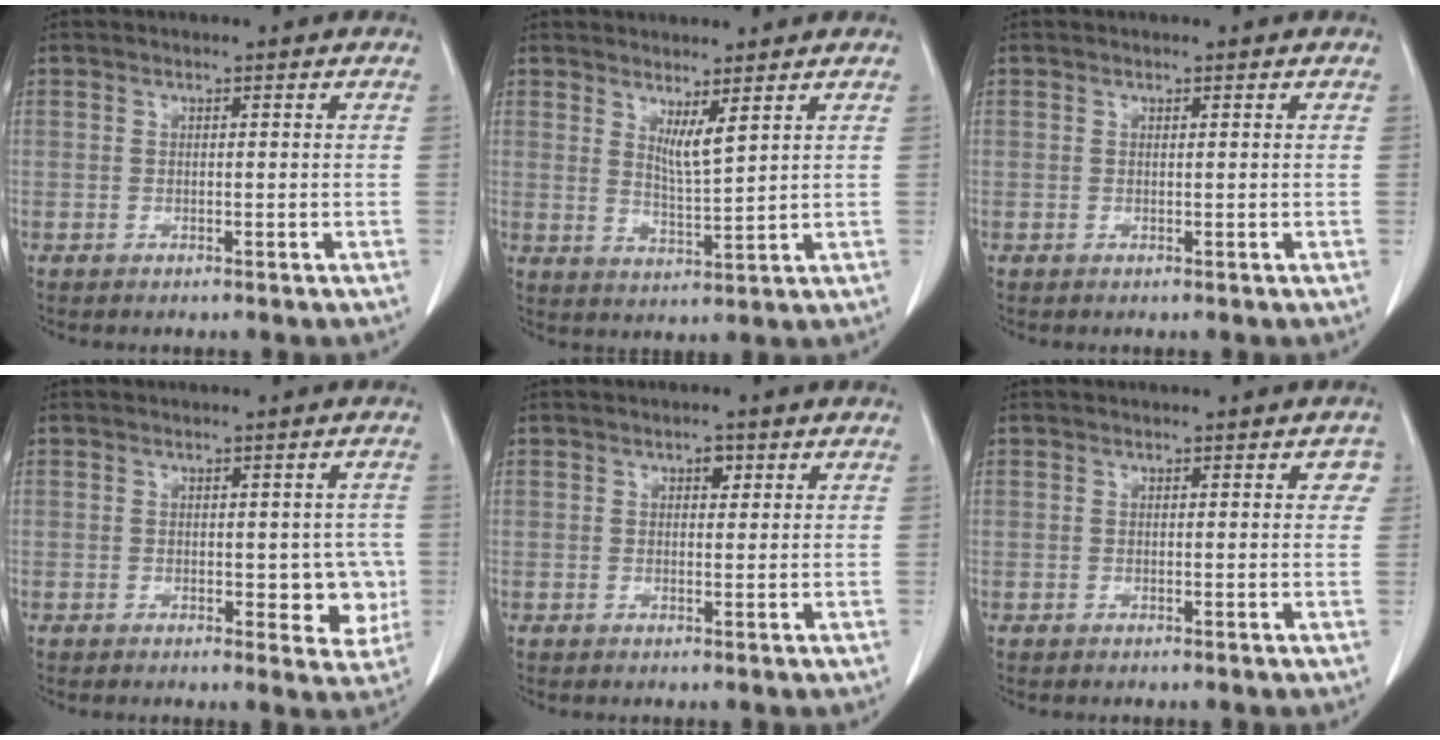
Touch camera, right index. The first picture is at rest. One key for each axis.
{"total": 3.8, "fx": 2.3, "fy": 0.2, "fz": 3.0, "tx": -0.056, "ty": -0.018, "tz": 0.048}
{"total": 0.0}
{"total": 5.7, "fx": -1.1, "fy": 2.9, "fz": 4.8, "tx": -0.037, "ty": 0.005, "tz": -0.011}
{"total": 1.3, "fx": 0.5, "fy": 0.8, "fz": 1.0, "tx": -0.011, "ty": 0.002, "tz": 0.004}
{"total": 1.9, "fx": 0.3, "fy": 0.9, "fz": 1.6, "tx": -0.006, "ty": 0.009, "tz": -0.005}